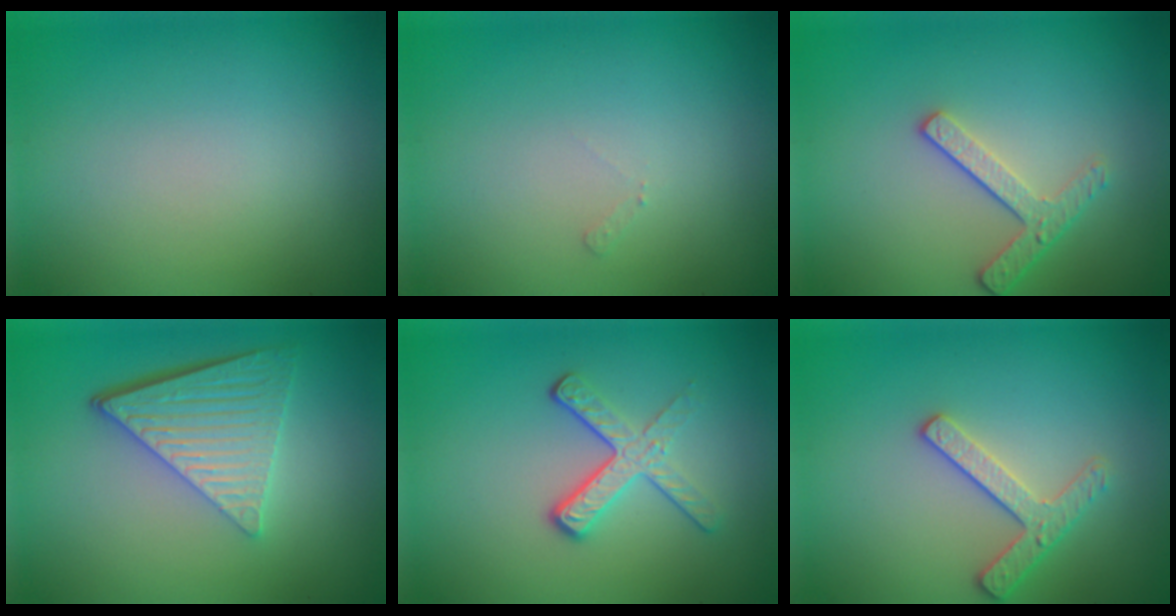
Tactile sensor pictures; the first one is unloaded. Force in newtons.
{"total": 0.5, "press": 0.5, "slide": 0.2}
{"total": 2.5, "press": 2.2, "slide": 1.1}
{"total": 5.8, "press": 4.2, "slide": 4.0}
{"total": 3.5, "press": 2.4, "slide": 2.5}
{"total": 2.5, "press": 2.4, "slide": 0.3}